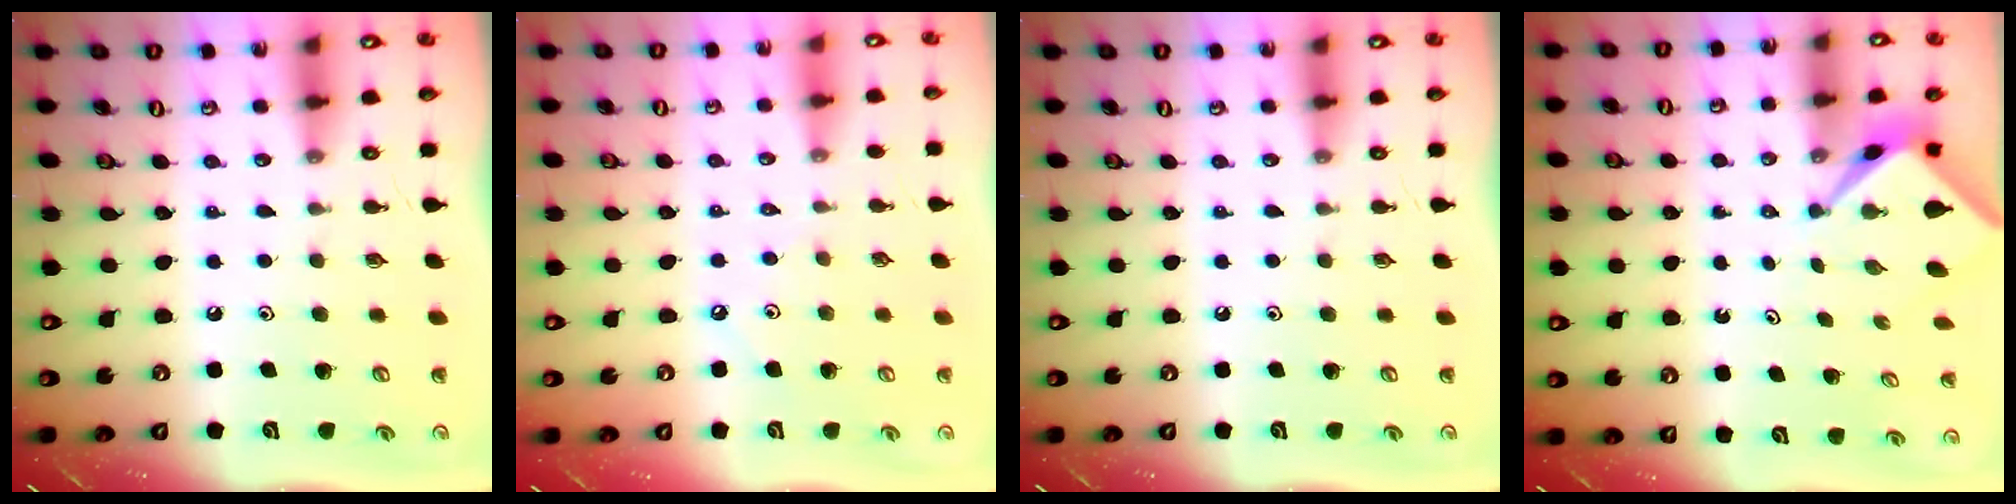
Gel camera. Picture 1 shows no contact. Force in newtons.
{"total": 1.6, "press": 1.5, "slide": 0.4}
{"total": 0.0}
{"total": 2.1, "press": 2.1, "slide": 0.3}